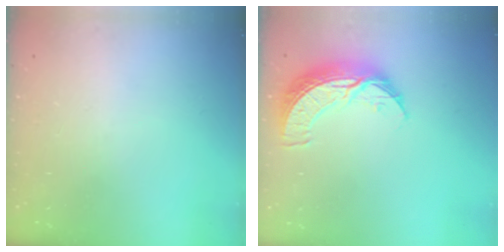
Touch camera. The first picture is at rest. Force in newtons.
{"total": 10.3, "press": 10.2, "slide": 0.7}